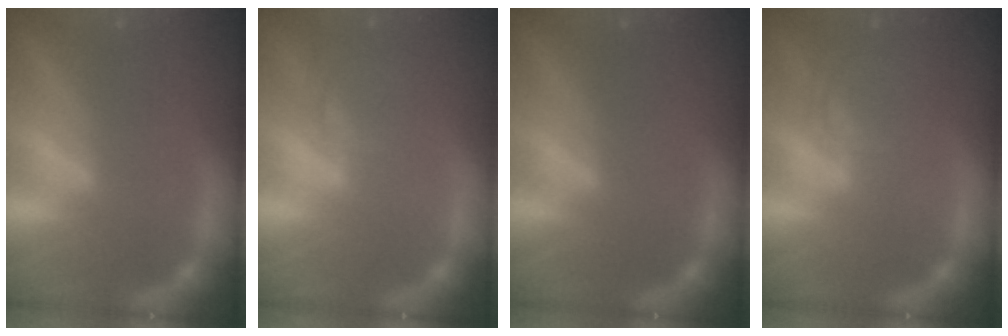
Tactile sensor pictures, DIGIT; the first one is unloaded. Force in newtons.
{"total": 4.0}
{"total": 0.0}
{"total": 5.1}